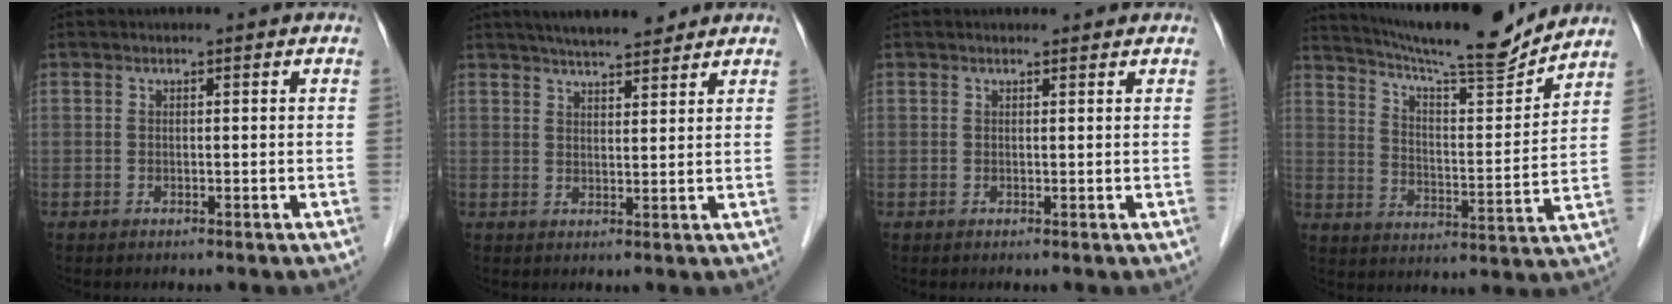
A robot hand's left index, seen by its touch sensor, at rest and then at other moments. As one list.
[{"total": 8.4, "force": [7.2, 1.3, 4.0], "torque": [-0.059, 0.020, 0.109]}, {"total": 1.3, "force": [1.3, 0.2, 0.1], "torque": [-0.011, 0.003, 0.018]}, {"total": 16.6, "force": [15.5, 0.1, 6.0], "torque": [-0.107, -0.018, 0.237]}]